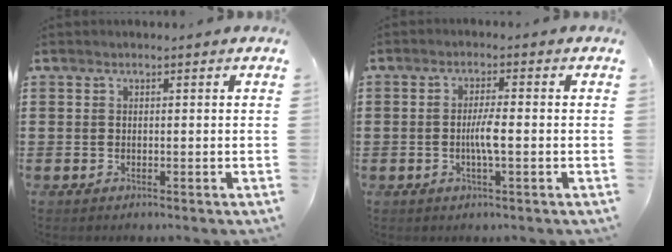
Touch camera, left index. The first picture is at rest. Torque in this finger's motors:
{"motor_torque": [0.27, 0.19, 0.12, 0.07]}